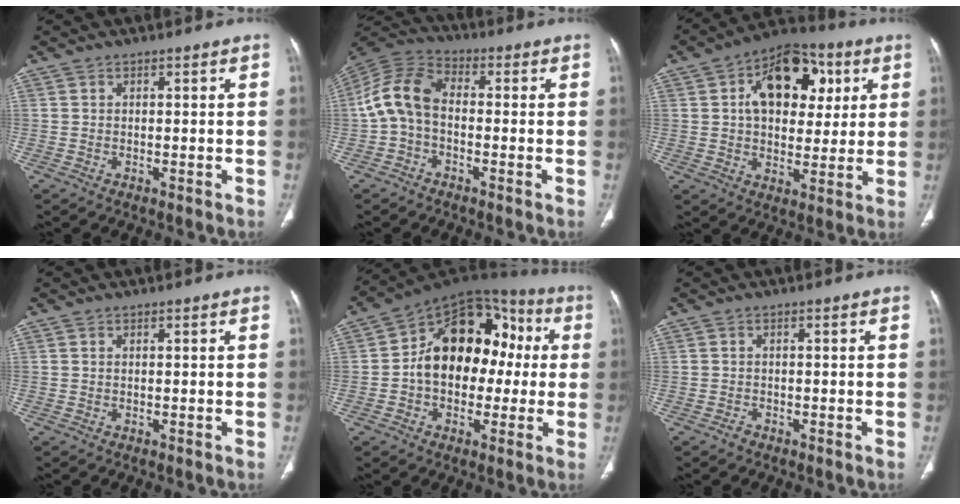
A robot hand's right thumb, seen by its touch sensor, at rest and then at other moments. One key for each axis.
{"total": 9.4, "fx": -1.0, "fy": 6.1, "fz": 7.0, "tx": -0.141, "ty": 0.030, "tz": -0.035}
{"total": 16.9, "fx": 4.9, "fy": 11.0, "fz": 11.8, "tx": -0.128, "ty": 0.005, "tz": 0.073}
{"total": 0.0}
{"total": 19.1, "fx": 0.4, "fy": 13.3, "fz": 13.8, "tx": -0.157, "ty": 0.056, "tz": -0.005}
{"total": 0.9, "fx": -0.7, "fy": 0.6, "fz": 0.2, "tx": -0.006, "ty": 0.001, "tz": -0.015}